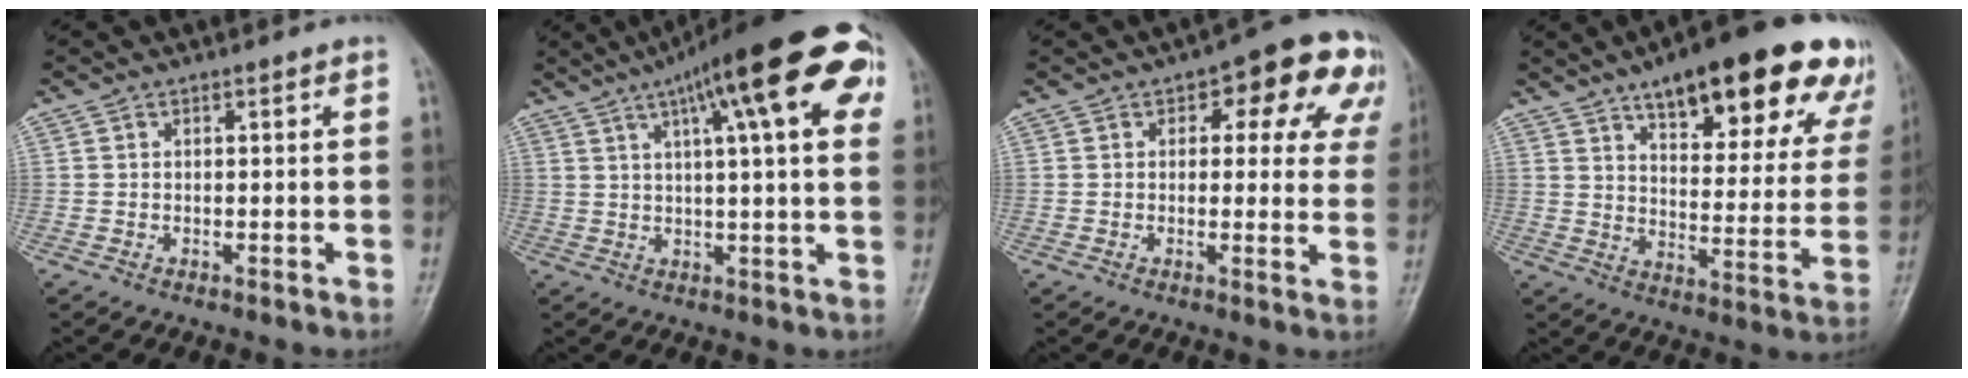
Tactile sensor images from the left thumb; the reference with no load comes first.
{"total": 22.0, "force": [9.4, 5.5, 19.1], "torque": [-0.268, 0.015, 0.128]}
{"total": 13.7, "force": [5.6, 6.9, 10.4], "torque": [-0.065, 0.003, 0.058]}
{"total": 27.4, "force": [17.0, 9.8, 19.2], "torque": [-0.218, -0.038, 0.229]}